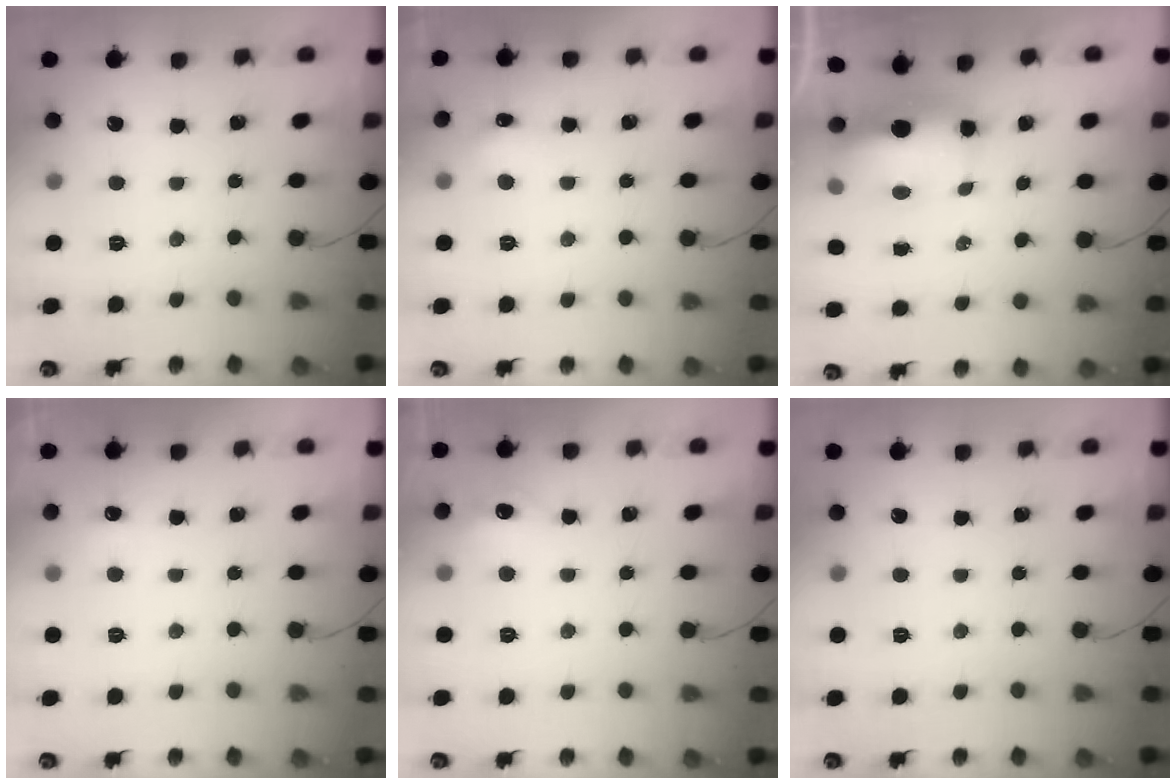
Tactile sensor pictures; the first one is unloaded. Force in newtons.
{"total": 6.3, "press": 6.1, "slide": 1.5}
{"total": 8.5, "press": 8.3, "slide": 1.8}
{"total": 8.6, "press": 2.0, "slide": 8.4}
{"total": 6.8, "press": 6.8, "slide": 1.0}
{"total": 0.0}